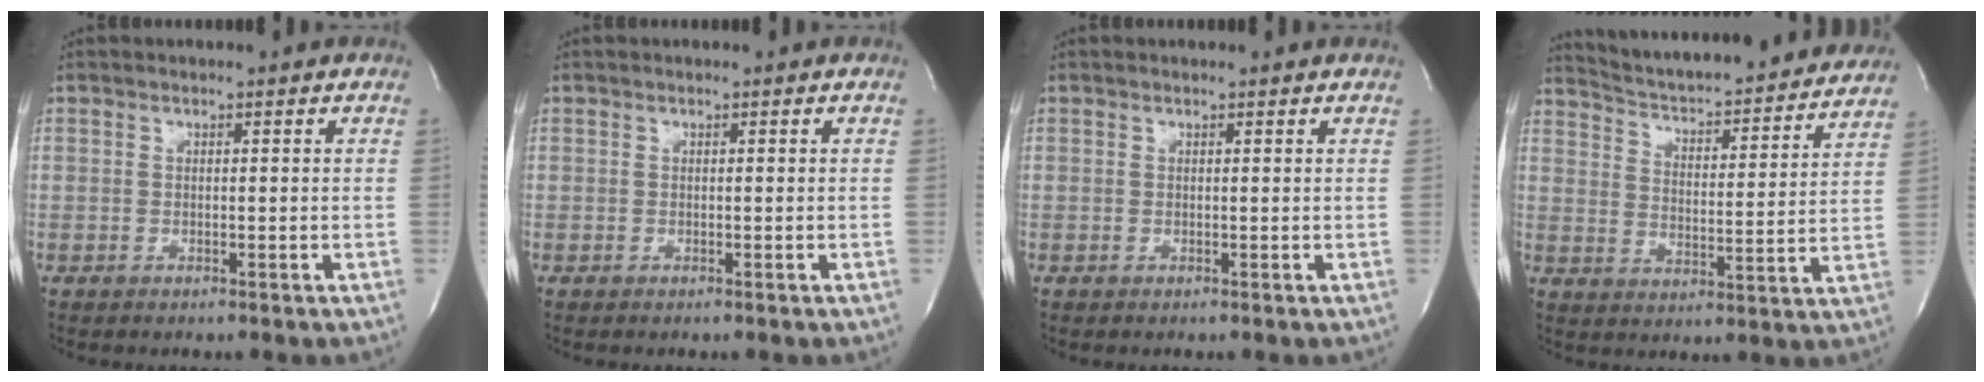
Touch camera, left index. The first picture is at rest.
{"total": 0.0}
{"total": 0.0}
{"total": 23.3, "force": [21.7, 3.4, 7.7], "torque": [-0.120, -0.035, 0.285]}